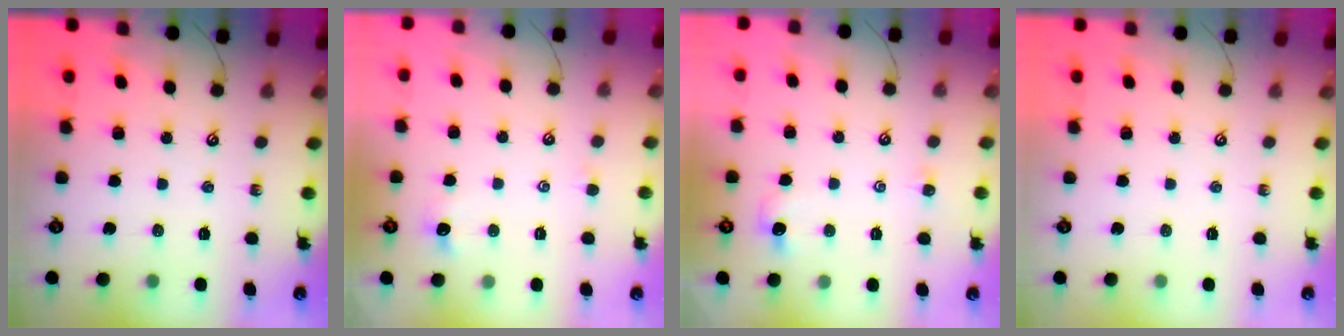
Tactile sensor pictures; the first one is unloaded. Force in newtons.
{"total": 0.9, "press": 0.9, "slide": 0.2}
{"total": 1.6, "press": 1.5, "slide": 0.4}
{"total": 0.0}